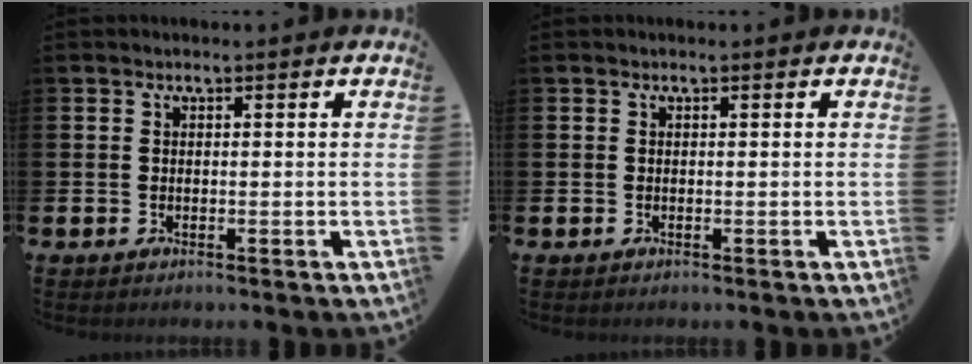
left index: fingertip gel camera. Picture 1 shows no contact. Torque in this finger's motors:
{"motor_torque": [-0.05, 0.05, 0.01, 0.00]}